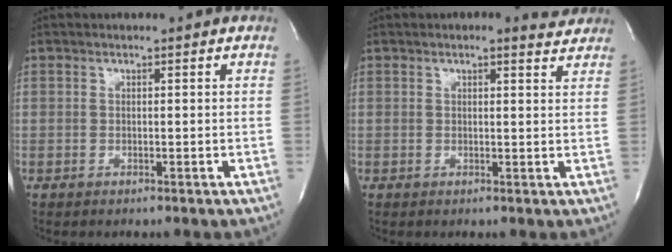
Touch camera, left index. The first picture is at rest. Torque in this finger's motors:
{"motor_torque": [0.06, -0.04, 0.08, 0.00]}